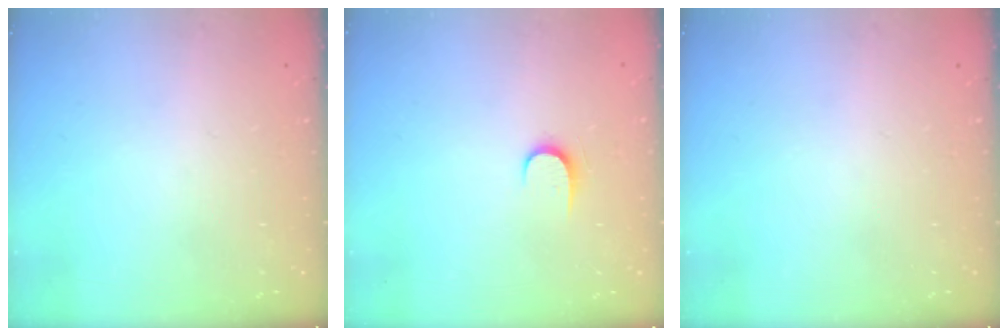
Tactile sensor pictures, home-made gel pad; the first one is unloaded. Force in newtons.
{"total": 5.4, "press": 5.4, "slide": 0.7}
{"total": 0.0}